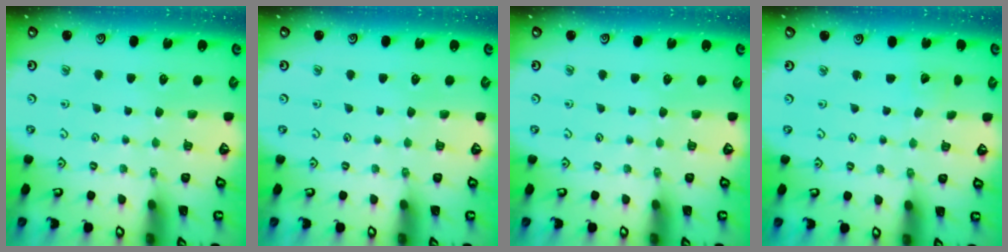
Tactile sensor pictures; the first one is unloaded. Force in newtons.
{"total": 0.0}
{"total": 0.0}
{"total": 1.4, "press": 1.4, "slide": 0.1}